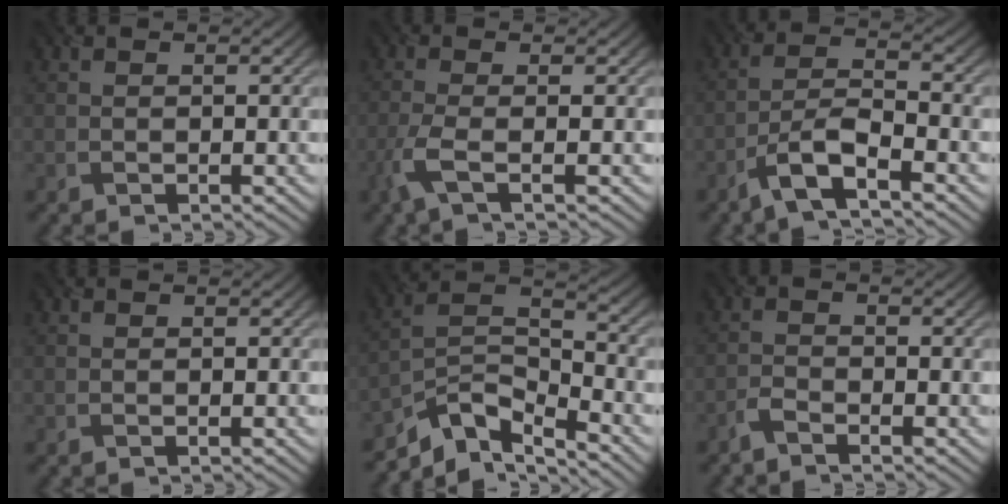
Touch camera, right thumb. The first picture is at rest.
{"total": 3.4, "force": [-1.5, 0.6, 3.0], "torque": [-0.071, 0.001, -0.043]}
{"total": 6.3, "force": [-4.2, 1.5, 4.5], "torque": [-0.089, 0.003, -0.089]}
{"total": 0.0}
{"total": 8.5, "force": [-6.4, 3.1, 4.6], "torque": [-0.079, -0.007, -0.139]}
{"total": 1.8, "force": [-1.5, 0.3, 0.8], "torque": [-0.020, 0.000, -0.039]}